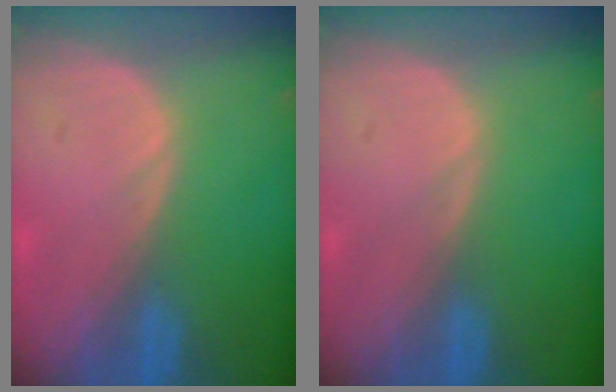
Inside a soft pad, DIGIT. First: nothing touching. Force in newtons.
{"total": 0.0}